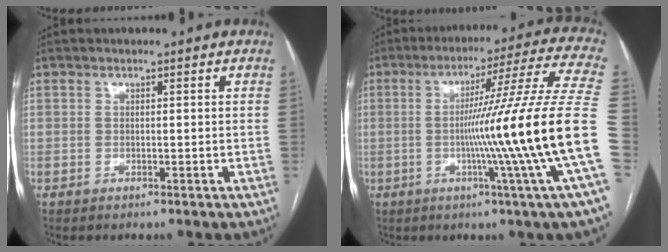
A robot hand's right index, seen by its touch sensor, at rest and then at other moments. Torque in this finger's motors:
{"motor_torque": [2.14, 0.00, 1.05, 0.21]}